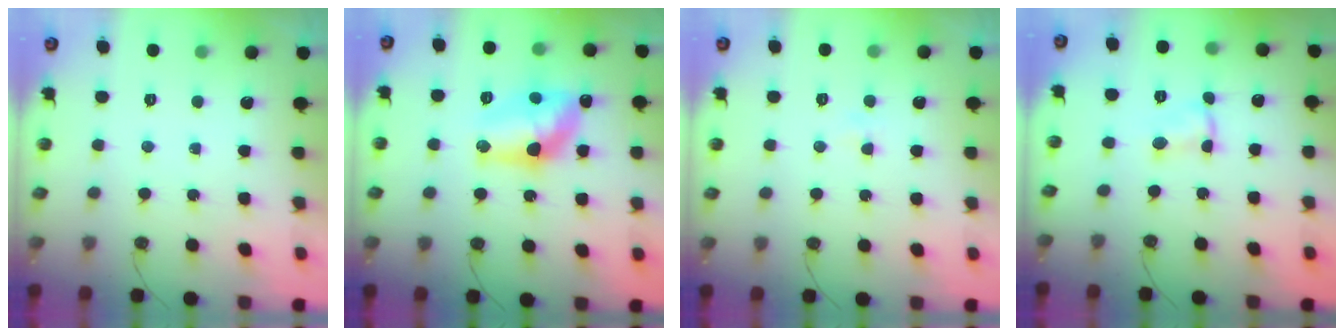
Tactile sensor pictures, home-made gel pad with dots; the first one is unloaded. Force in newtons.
{"total": 13.1, "press": 13.0, "slide": 1.0}
{"total": 3.8, "press": 1.6, "slide": 3.4}
{"total": 1.5, "press": 1.5, "slide": 0.2}